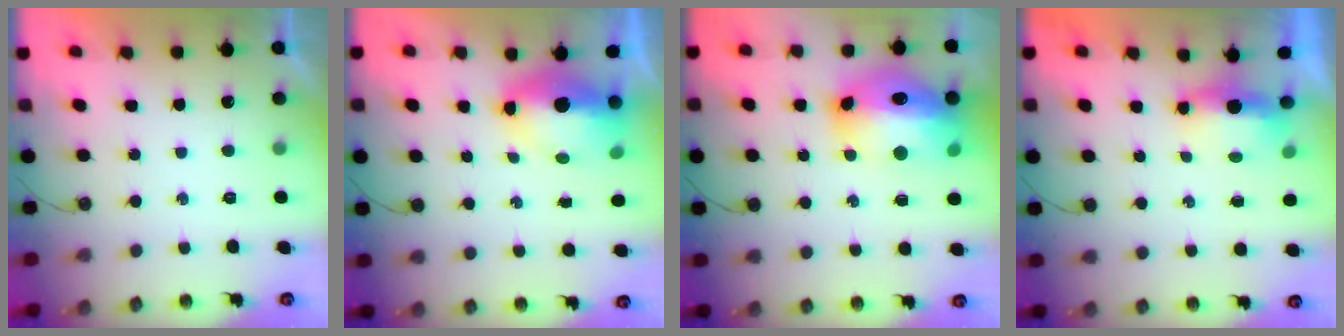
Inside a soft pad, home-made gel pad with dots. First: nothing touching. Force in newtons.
{"total": 9.5, "press": 9.5, "slide": 1.0}
{"total": 18.9, "press": 18.8, "slide": 1.4}
{"total": 8.2, "press": 5.7, "slide": 5.8}